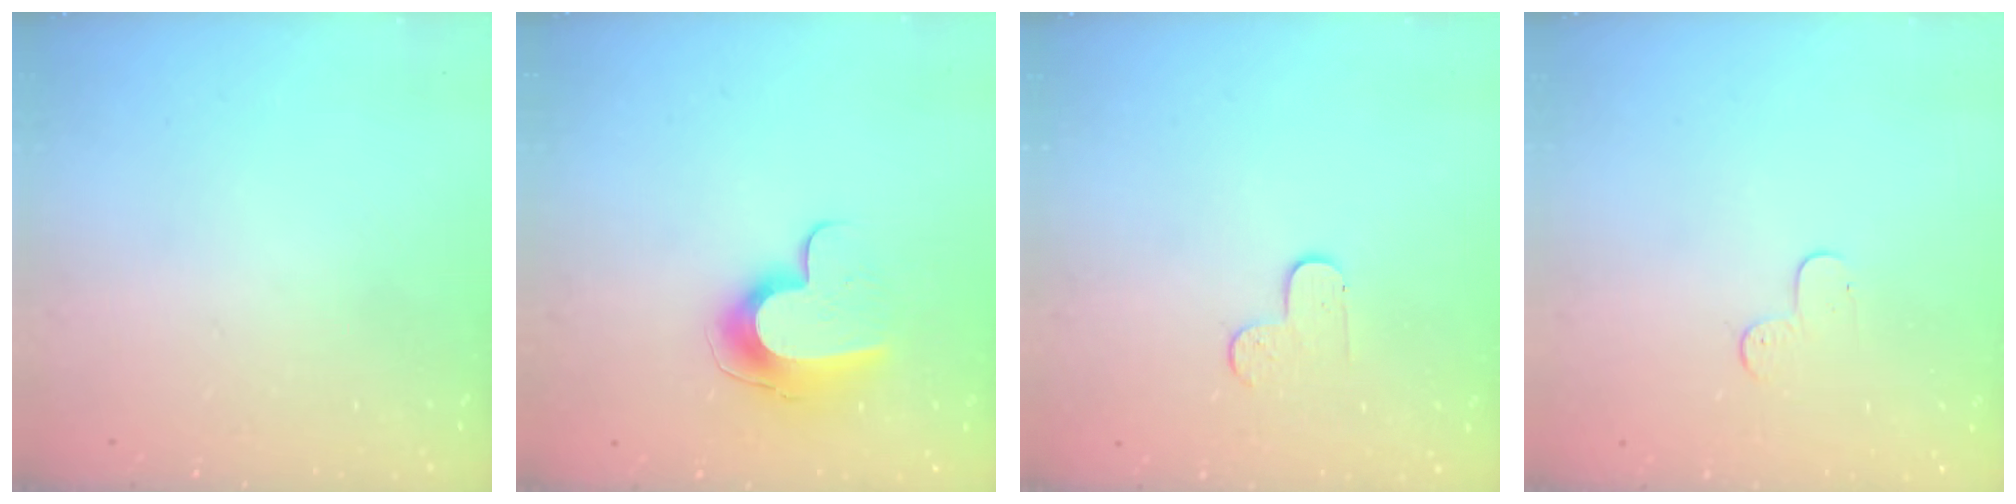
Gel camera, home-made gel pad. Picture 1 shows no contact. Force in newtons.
{"total": 10.4, "press": 10.4, "slide": 0.3}
{"total": 3.7, "press": 3.6, "slide": 0.4}
{"total": 3.9, "press": 3.9, "slide": 0.4}